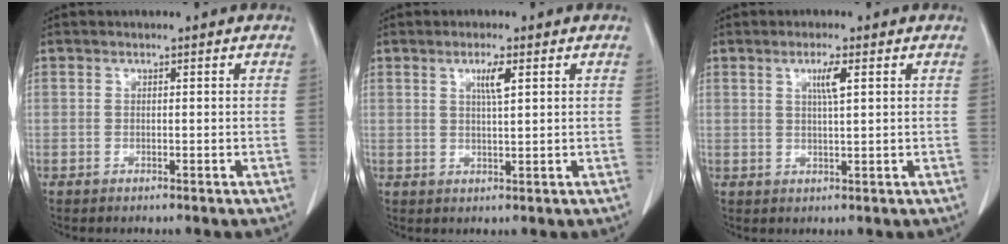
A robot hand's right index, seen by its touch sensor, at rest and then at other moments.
{"total": 2.9, "force": [1.3, 0.1, 2.6], "torque": [-0.049, -0.001, 0.022]}
{"total": 3.0, "force": [1.2, 0.0, 2.7], "torque": [-0.051, -0.001, 0.020]}